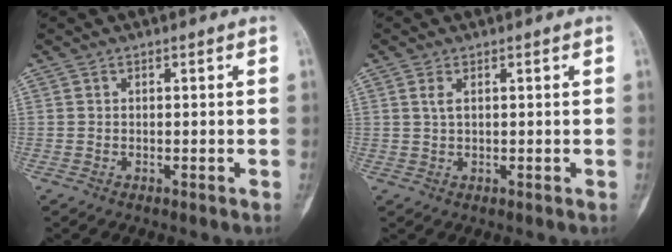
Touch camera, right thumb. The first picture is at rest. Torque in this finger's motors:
{"motor_torque": [-0.45, 0.31, -0.02, -0.02, -0.03]}